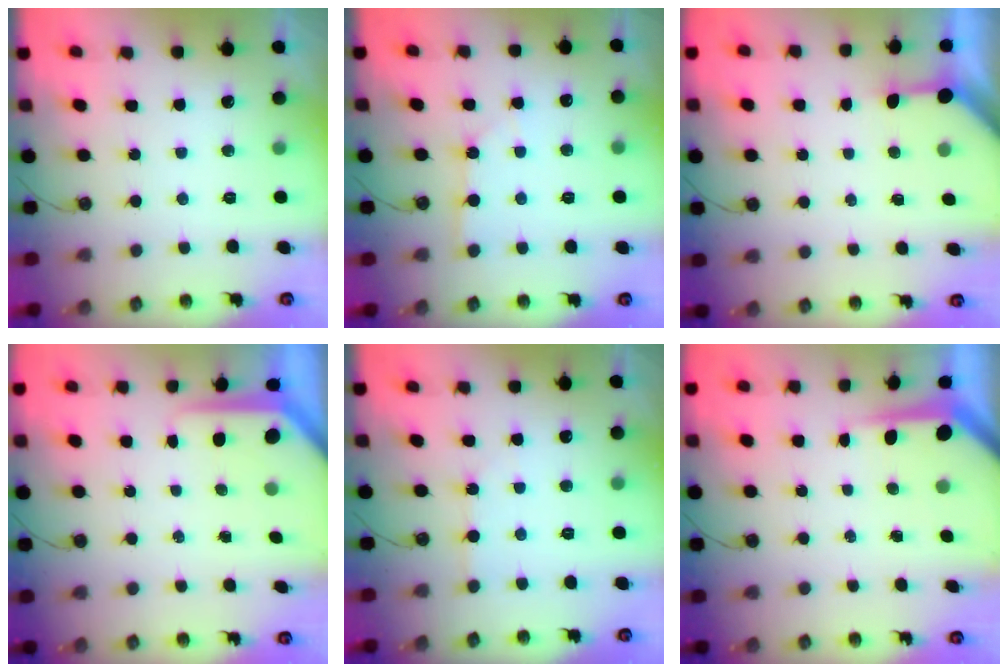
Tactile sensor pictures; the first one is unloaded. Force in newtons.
{"total": 2.0, "press": 2.0, "slide": 0.2}
{"total": 2.9, "press": 2.8, "slide": 0.3}
{"total": 6.2, "press": 6.2, "slide": 0.4}
{"total": 2.1, "press": 2.1, "slide": 0.4}
{"total": 4.6, "press": 4.6, "slide": 0.4}